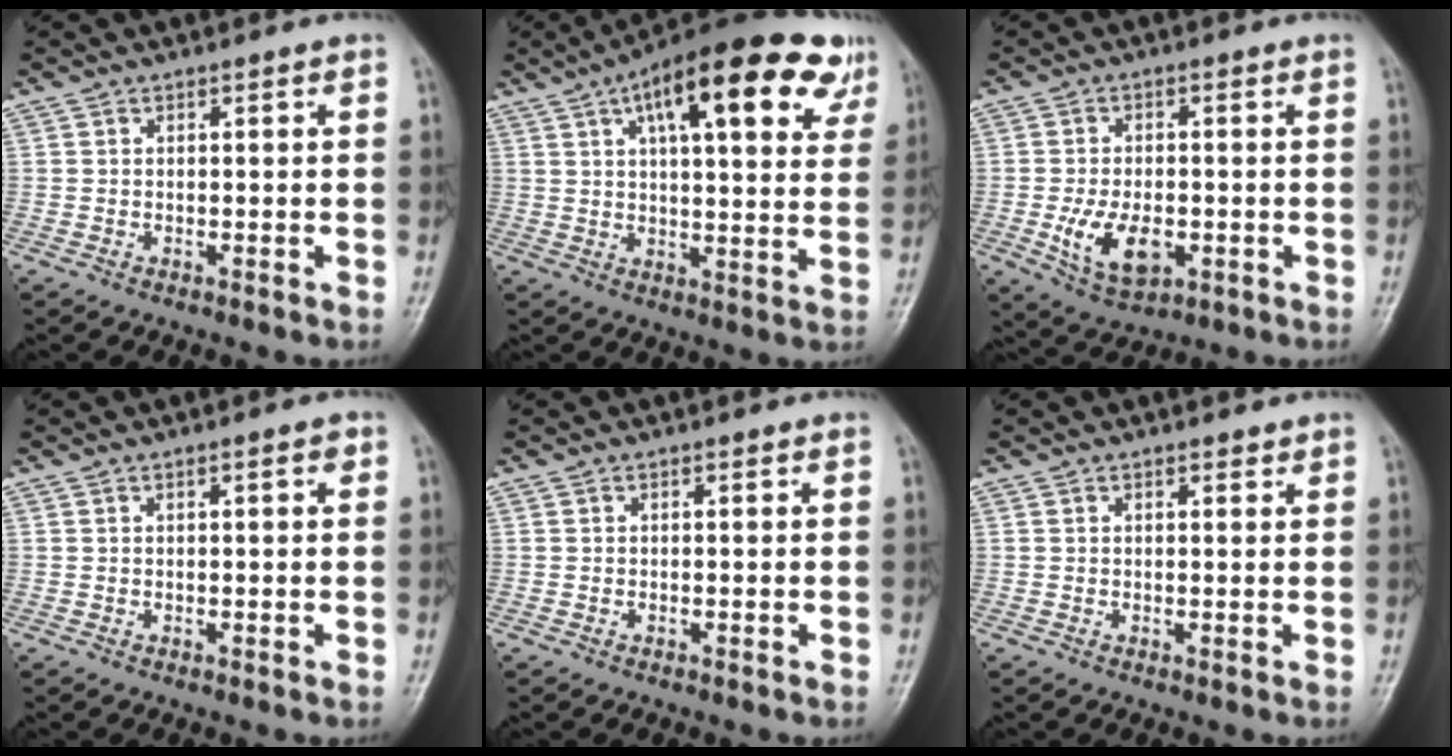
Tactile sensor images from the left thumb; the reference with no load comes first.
{"total": 22.9, "force": [11.4, 8.2, 18.1], "torque": [-0.237, 0.000, 0.157]}
{"total": 9.0, "force": [-2.2, 5.3, 6.9], "torque": [-0.113, -0.004, -0.026]}
{"total": 1.4, "force": [0.7, 0.4, 1.1], "torque": [-0.015, 0.001, 0.008]}
{"total": 0.0}
{"total": 1.3, "force": [1.1, 0.6, 0.5], "torque": [-0.003, -0.007, 0.014]}